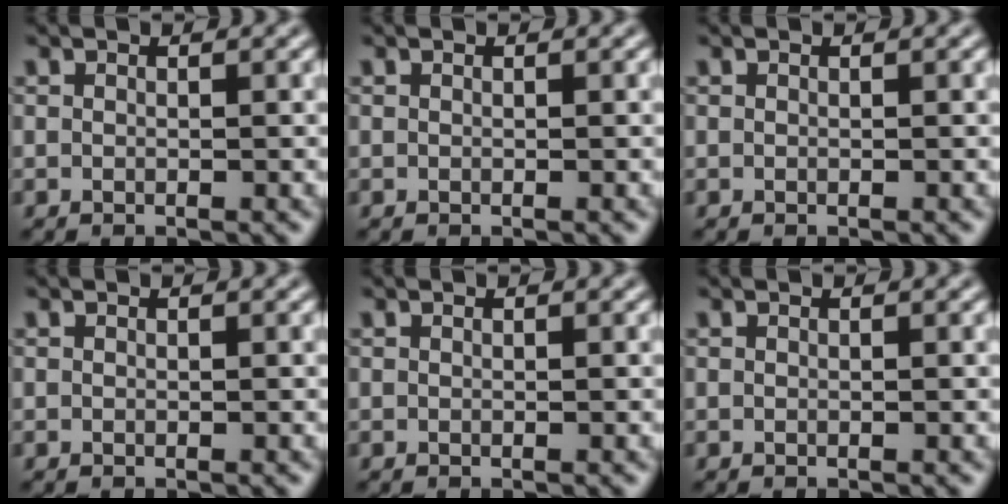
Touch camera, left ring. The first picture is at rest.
{"total": 0.0}
{"total": 0.0}
{"total": 0.0}
{"total": 0.0}
{"total": 0.0}